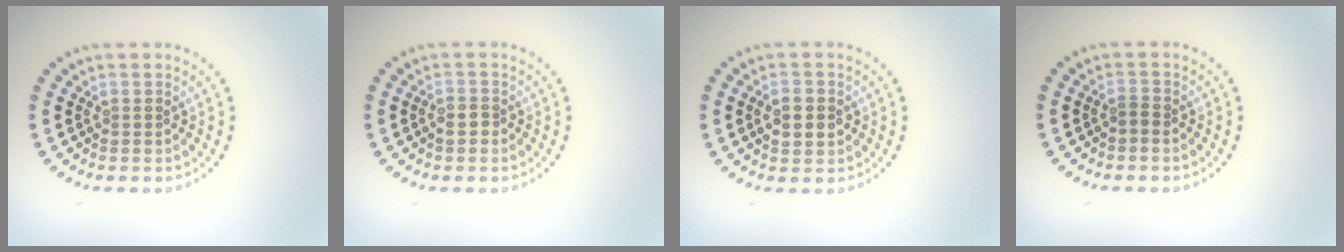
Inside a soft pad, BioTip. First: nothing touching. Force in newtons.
{"total": 1.3, "press": 1.2, "slide": 0.6}
{"total": 2.3, "press": 2.2, "slide": 0.1}
{"total": 0.6, "press": 0.3, "slide": 0.5}